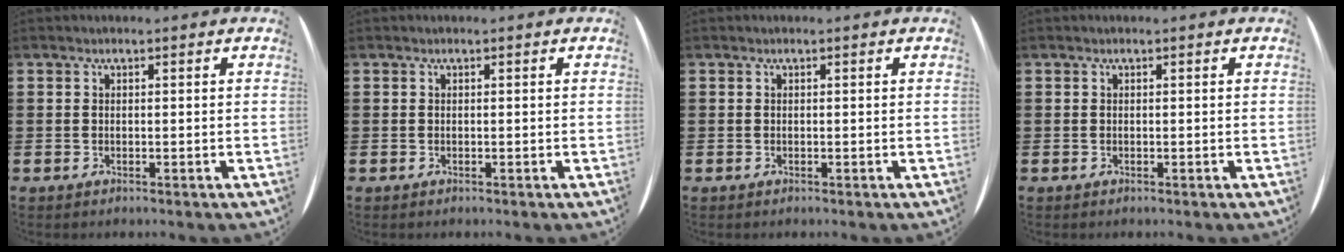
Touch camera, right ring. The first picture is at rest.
{"total": 0.0}
{"total": 0.0}
{"total": 0.0}